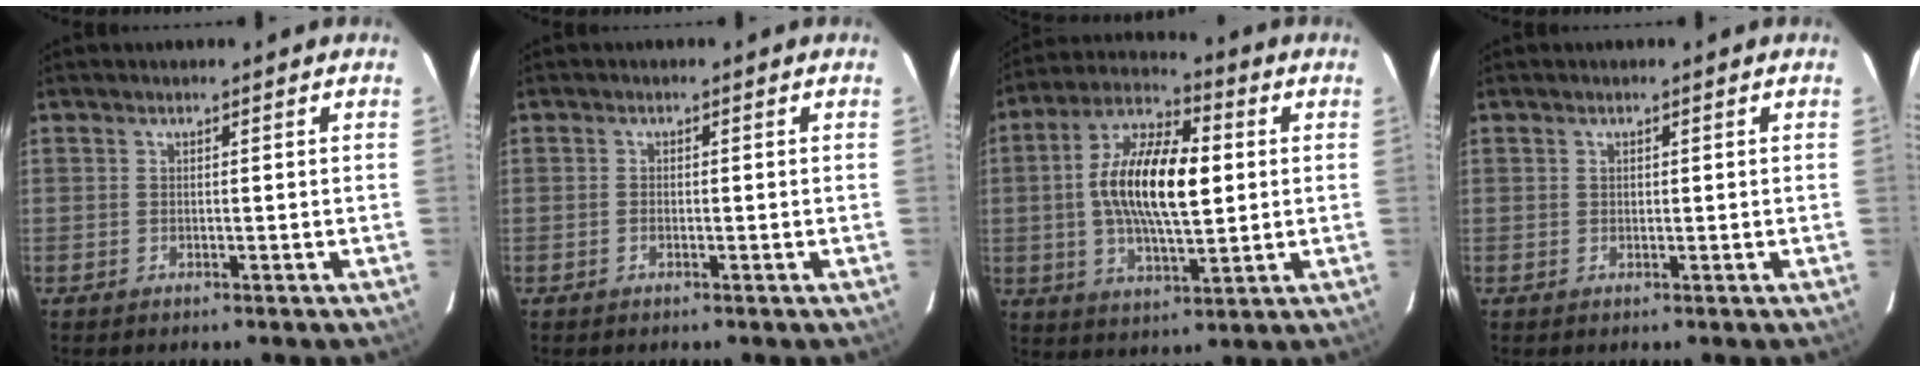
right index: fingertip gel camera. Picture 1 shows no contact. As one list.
[{"total": 0.9, "force": [-0.4, 0.6, 0.5], "torque": [-0.010, 0.001, -0.008]}, {"total": 16.1, "force": [1.2, 6.5, 14.8], "torque": [-0.278, 0.015, 0.014]}, {"total": 0.5, "force": [0.2, 0.5, 0.2], "torque": [-0.002, 0.002, 0.004]}]